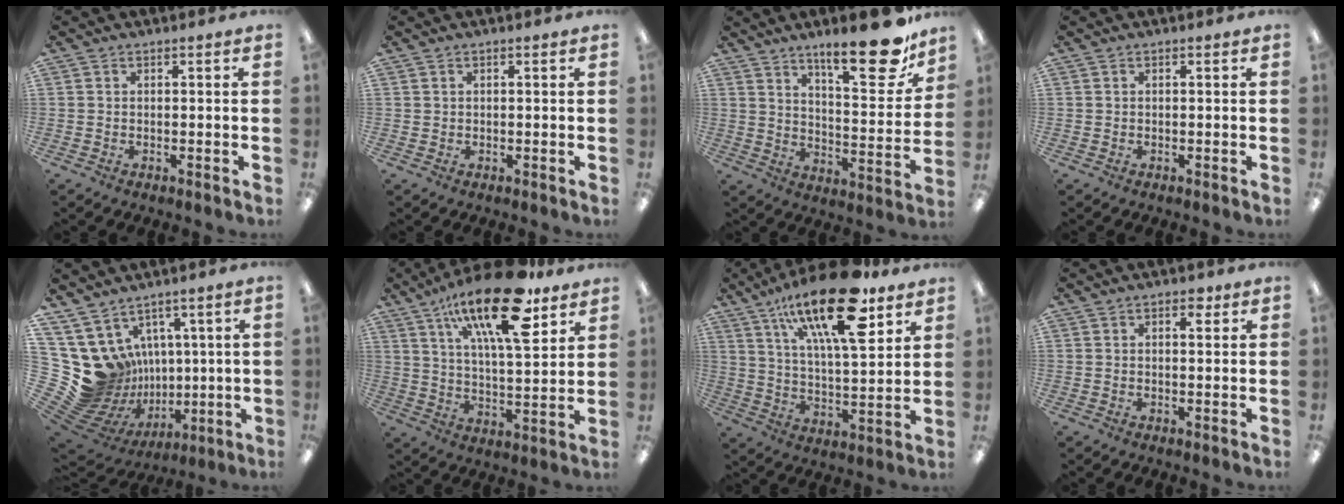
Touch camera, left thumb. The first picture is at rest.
{"total": 0.5, "force": [0.2, 0.4, -0.2], "torque": [0.005, 0.002, 0.004]}
{"total": 18.5, "force": [13.0, 6.2, 11.6], "torque": [-0.160, -0.087, 0.208]}
{"total": 0.0}
{"total": 16.2, "force": [1.5, 15.2, 5.4], "torque": [-0.143, -0.053, 0.069]}
{"total": 22.5, "force": [13.9, 7.8, 15.9], "torque": [-0.256, -0.070, 0.224]}
{"total": 23.2, "force": [14.3, 7.9, 16.5], "torque": [-0.266, -0.073, 0.233]}
{"total": 2.5, "force": [1.2, 1.3, 1.7], "torque": [-0.012, -0.005, 0.015]}